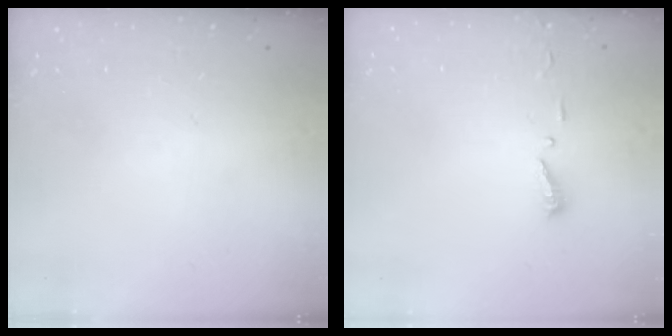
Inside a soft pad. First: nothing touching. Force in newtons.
{"total": 4.7, "press": 4.7, "slide": 0.5}